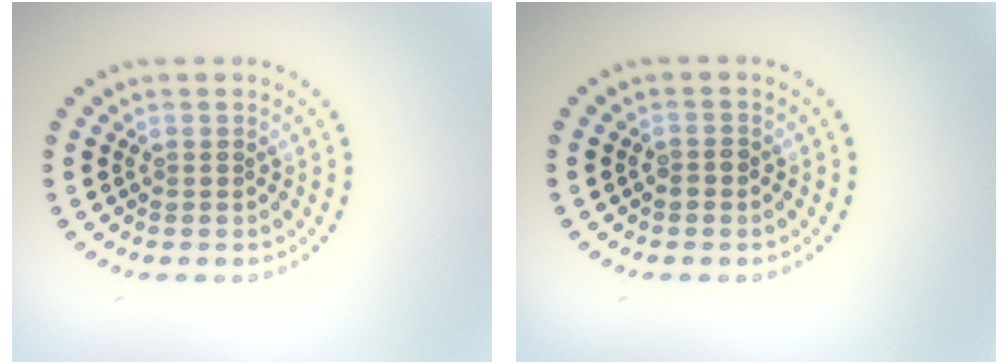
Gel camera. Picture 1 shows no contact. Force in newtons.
{"total": 0.9, "press": 0.9, "slide": 0.2}